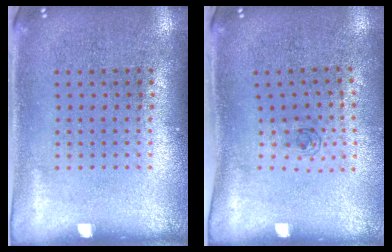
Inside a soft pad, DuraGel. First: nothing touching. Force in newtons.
{"total": 0.5, "press": 0.3, "slide": 0.5}